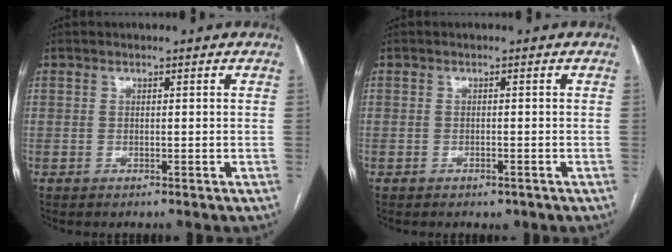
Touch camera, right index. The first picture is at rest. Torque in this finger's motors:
{"motor_torque": [0.30, -0.22, 0.13, 0.02]}